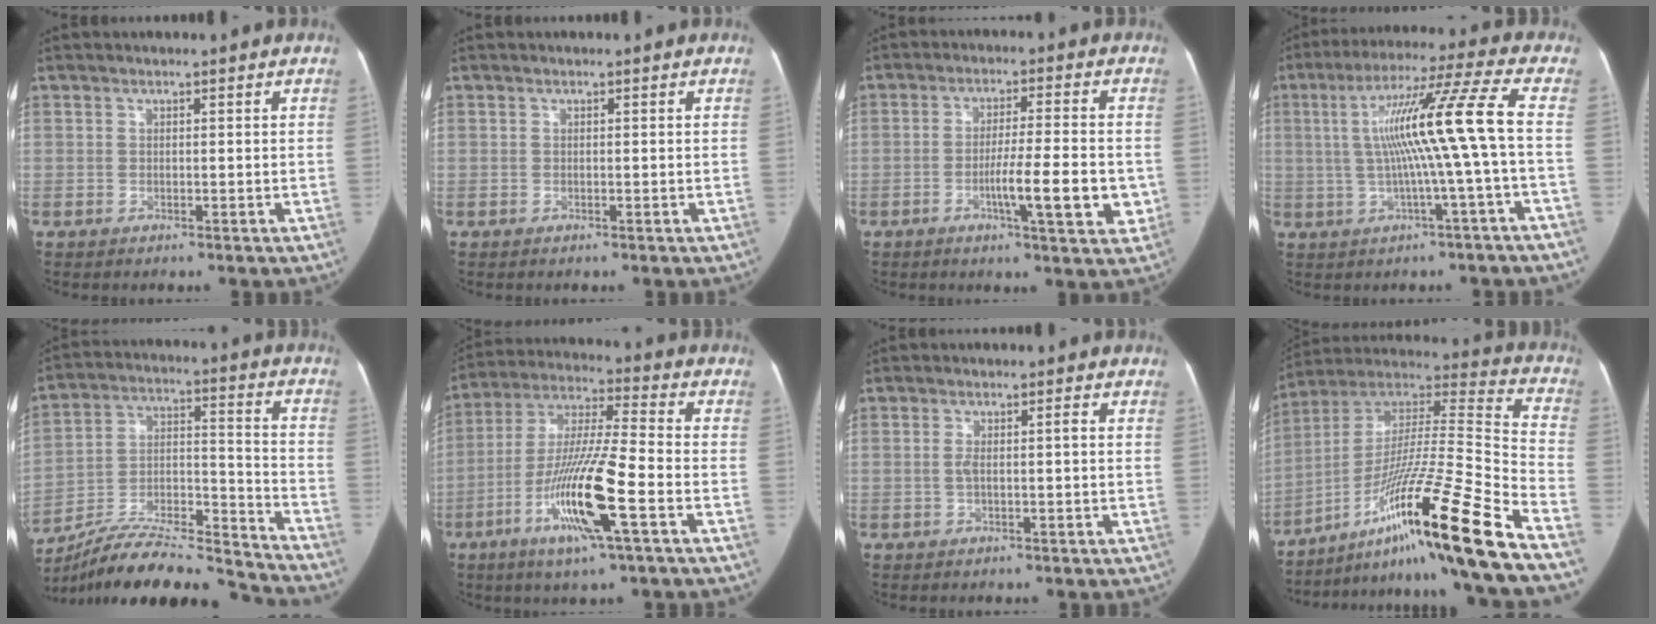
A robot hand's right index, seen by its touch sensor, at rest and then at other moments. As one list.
[{"total": 0.0}, {"total": 9.9, "force": [-2.6, 1.4, 9.4], "torque": [-0.142, -0.001, -0.039]}, {"total": 13.3, "force": [-0.3, -1.9, 13.2], "torque": [-0.224, 0.023, -0.004]}, {"total": 23.2, "force": [-21.8, 1.9, 7.7], "torque": [-0.134, 0.019, -0.352]}, {"total": 15.6, "force": [-5.9, 0.7, 14.5], "torque": [-0.289, -0.011, -0.109]}, {"total": 2.2, "force": [-0.2, 0.5, 2.1], "torque": [-0.044, 0.007, -0.002]}, {"total": 27.3, "force": [-15.9, -0.6, 22.1], "torque": [-0.337, -0.004, -0.275]}]